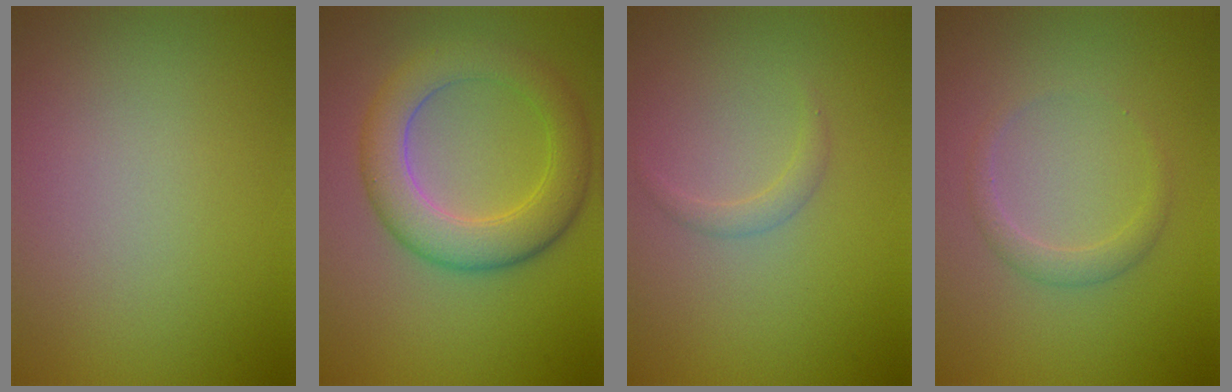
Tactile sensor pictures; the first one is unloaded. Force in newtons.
{"total": 5.9, "press": 5.9, "slide": 0.1}
{"total": 1.1, "press": 1.1, "slide": 0.1}
{"total": 1.6, "press": 1.6, "slide": 0.1}